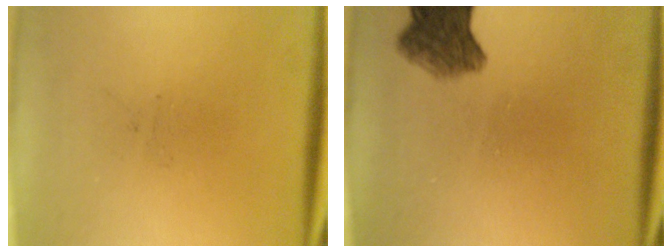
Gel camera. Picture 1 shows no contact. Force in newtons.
{"total": 6.4}